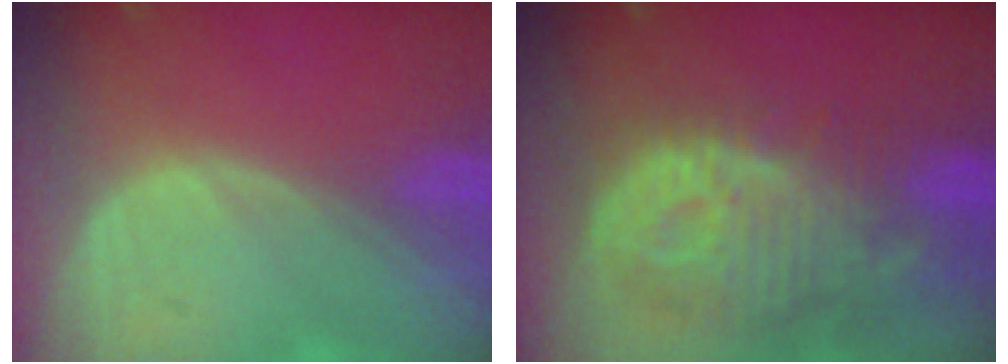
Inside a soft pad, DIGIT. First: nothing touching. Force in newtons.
{"total": 13.0, "press": 11.3, "slide": 6.3}